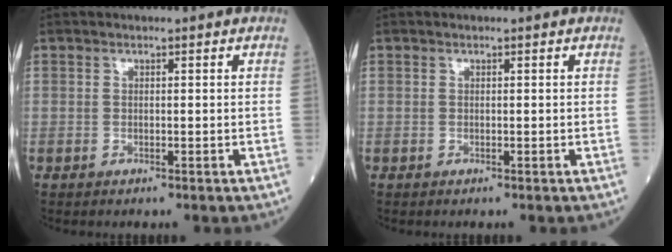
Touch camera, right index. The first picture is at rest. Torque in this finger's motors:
{"motor_torque": [0.00, 0.00, 0.00, 0.01]}